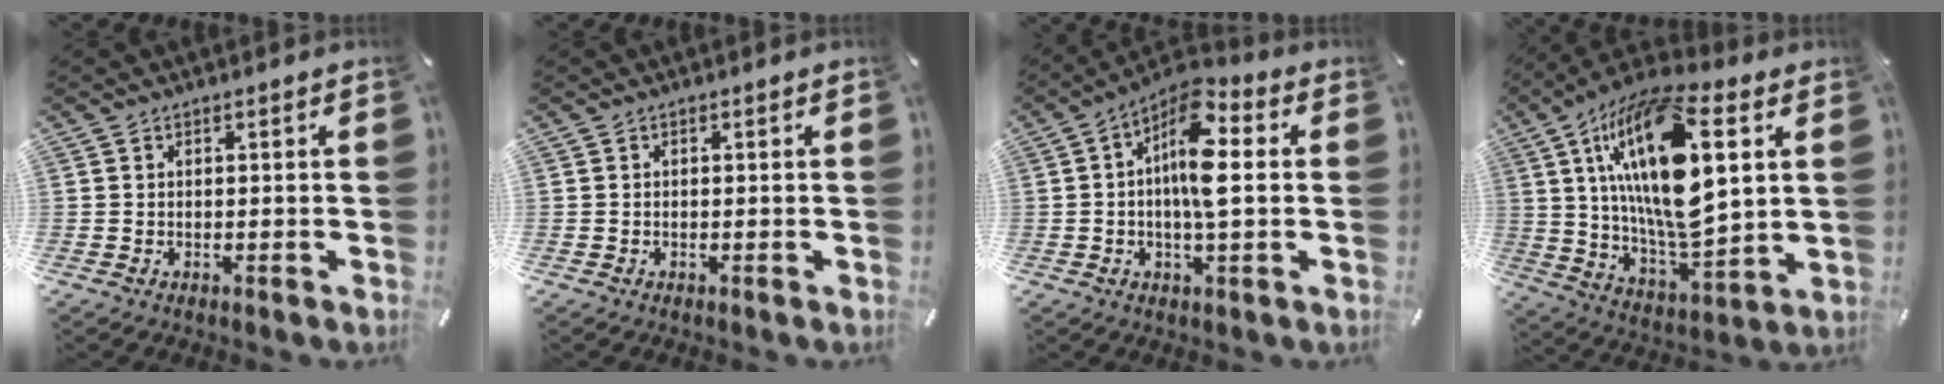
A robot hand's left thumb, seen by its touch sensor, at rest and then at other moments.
{"total": 0.0}
{"total": 11.7, "force": [1.1, 4.3, 10.8], "torque": [-0.206, -0.007, 0.016]}
{"total": 24.0, "force": [8.1, 9.8, 20.4], "torque": [-0.405, -0.039, 0.131]}